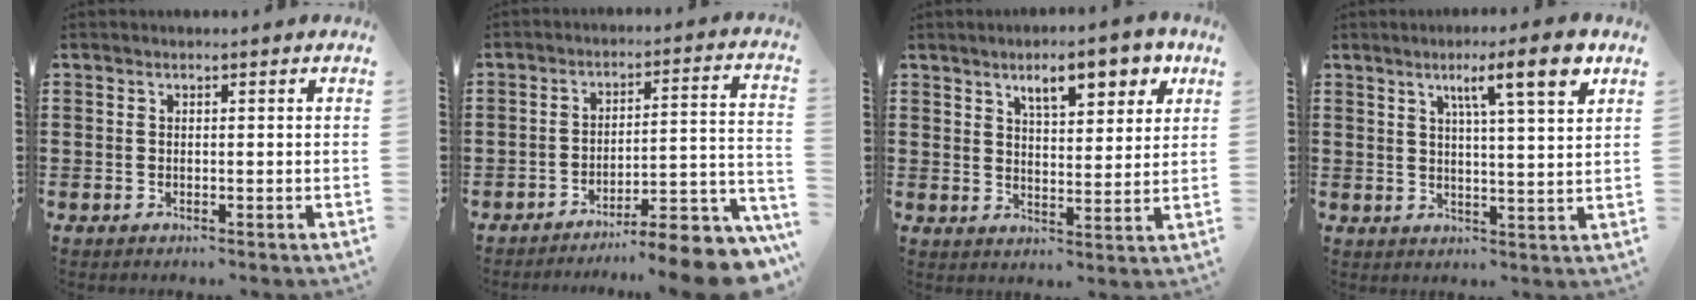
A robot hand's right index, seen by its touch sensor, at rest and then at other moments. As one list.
[{"total": 8.3, "force": [-7.5, 0.7, 3.5], "torque": [-0.041, 0.008, -0.141]}, {"total": 8.0, "force": [5.2, 2.8, 5.4], "torque": [-0.079, -0.008, 0.083]}, {"total": 7.5, "force": [4.2, 0.2, 6.2], "torque": [-0.108, -0.004, 0.062]}]